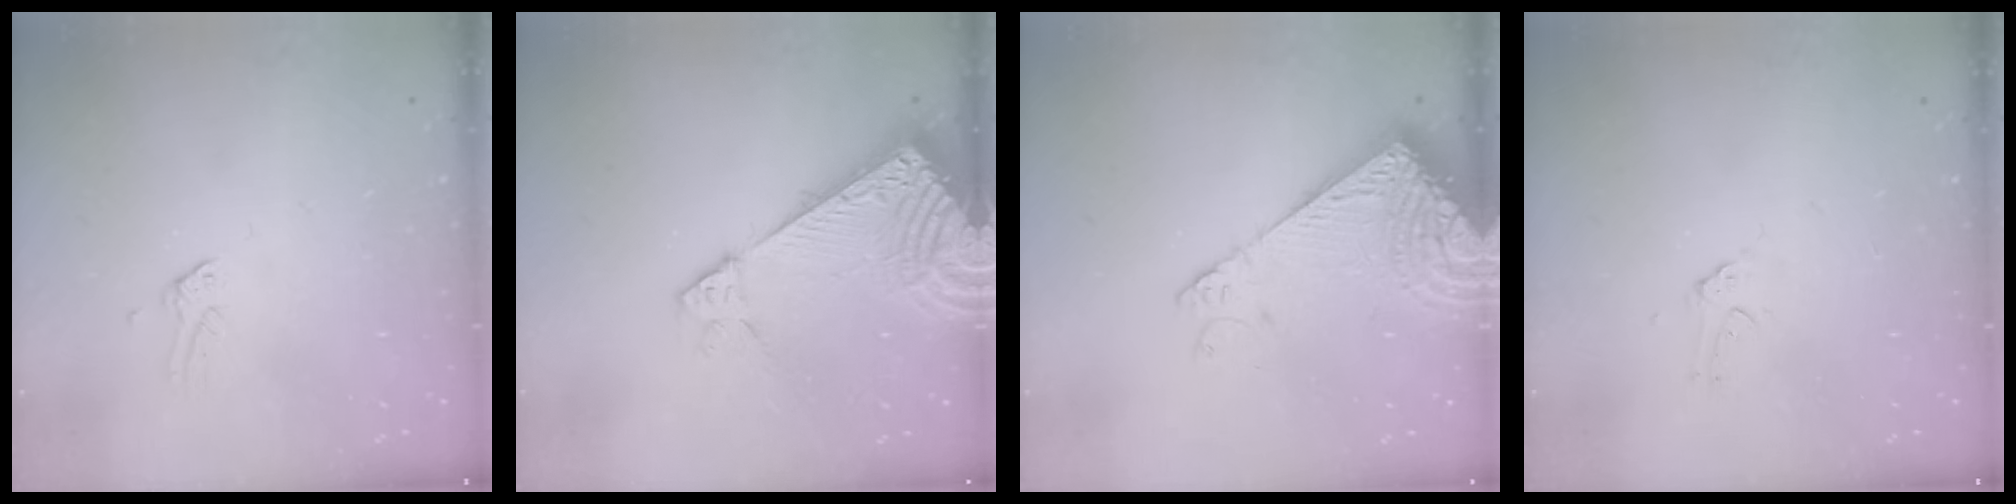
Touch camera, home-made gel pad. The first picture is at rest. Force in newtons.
{"total": 9.3, "press": 9.2, "slide": 1.1}
{"total": 14.5, "press": 14.3, "slide": 2.6}
{"total": 1.1, "press": 1.1, "slide": 0.1}